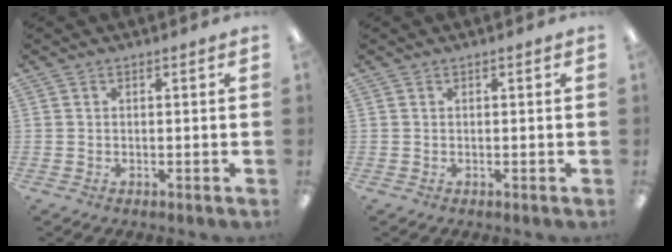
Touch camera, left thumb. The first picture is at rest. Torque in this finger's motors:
{"motor_torque": [0.00, 0.00, -0.04, 0.02, 0.00]}